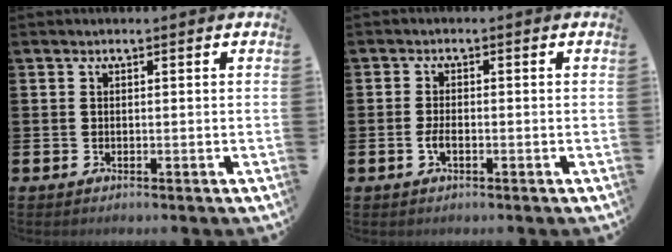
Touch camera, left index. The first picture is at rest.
{"total": 1.9, "force": [-0.6, 0.8, 1.6], "torque": [-0.038, 0.004, -0.011]}